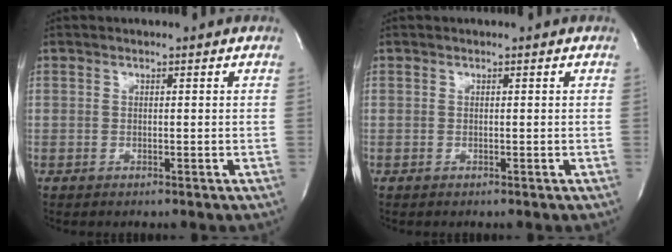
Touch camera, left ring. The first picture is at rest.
{"total": 0.0}